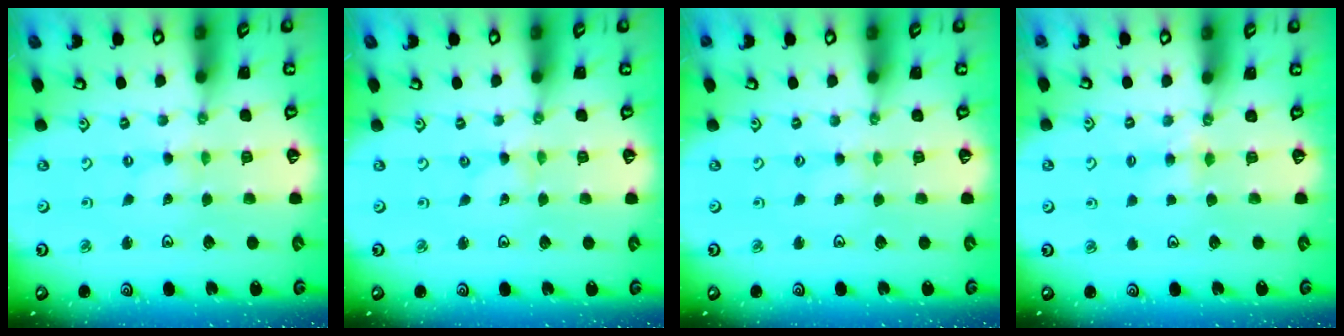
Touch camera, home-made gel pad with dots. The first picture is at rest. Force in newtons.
{"total": 0.0}
{"total": 1.3, "press": 1.3, "slide": 0.3}
{"total": 3.7, "press": 3.7, "slide": 0.4}